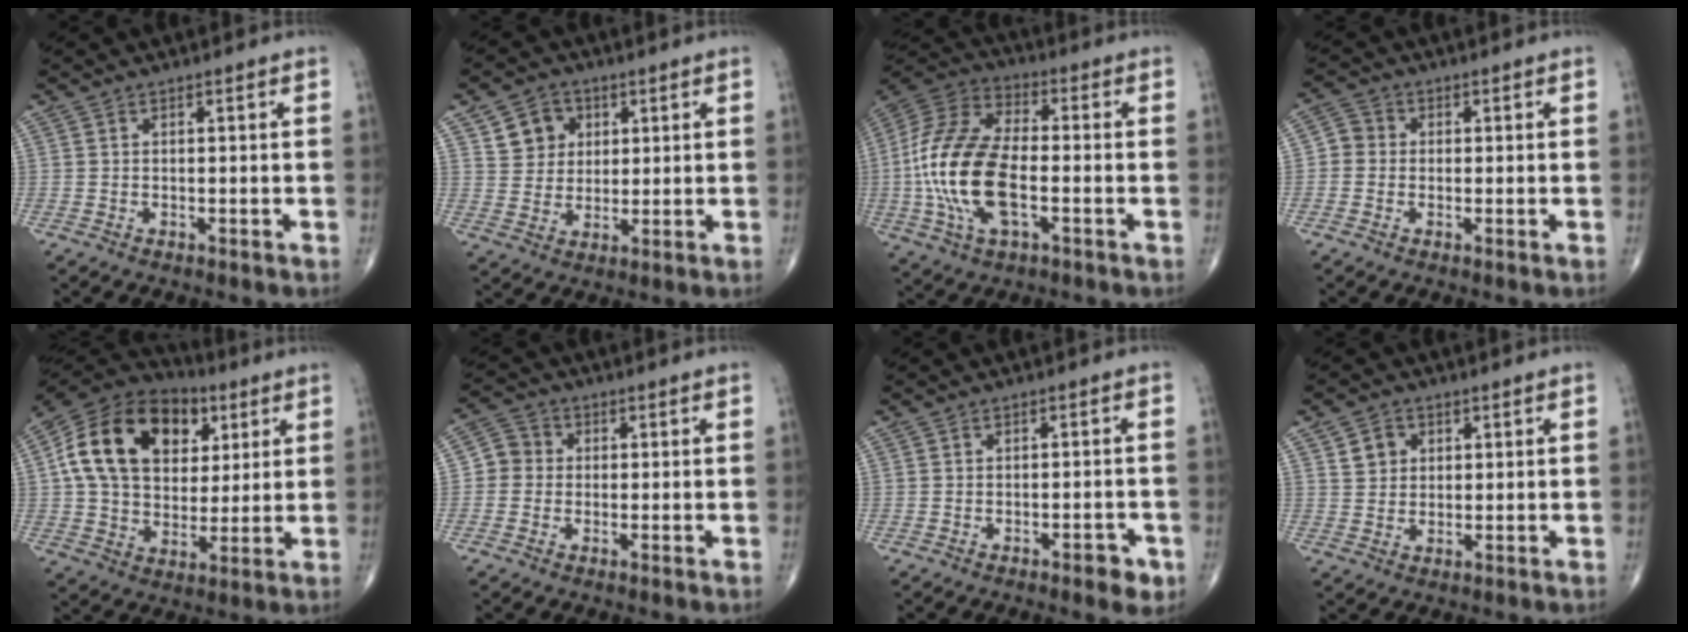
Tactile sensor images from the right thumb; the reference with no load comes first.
{"total": 7.5, "force": [3.1, 6.4, 2.5], "torque": [-0.008, -0.011, 0.055]}
{"total": 20.1, "force": [-3.1, 10.0, 17.2], "torque": [-0.369, 0.019, -0.059]}
{"total": 3.3, "force": [-0.3, 3.2, 1.1], "torque": [-0.002, 0.007, -0.015]}
{"total": 22.7, "force": [6.5, 15.8, 15.0], "torque": [-0.248, 0.011, 0.106]}
{"total": 4.6, "force": [-0.1, 4.3, 1.3], "torque": [-0.002, 0.010, -0.014]}
{"total": 3.6, "force": [-1.9, 1.4, 2.7], "torque": [-0.025, 0.007, -0.021]}
{"total": 4.5, "force": [1.8, 3.8, 1.6], "torque": [-0.006, -0.007, 0.031]}